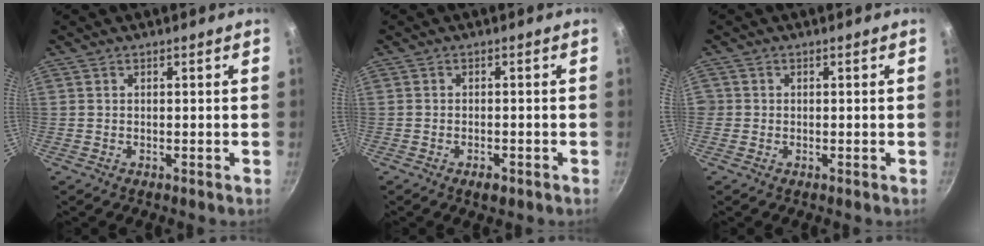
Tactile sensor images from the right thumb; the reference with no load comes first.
{"total": 2.4, "force": [-1.4, 1.1, 1.6], "torque": [-0.027, 0.008, -0.021]}
{"total": 1.2, "force": [-0.2, 1.2, 0.2], "torque": [0.002, 0.003, -0.005]}